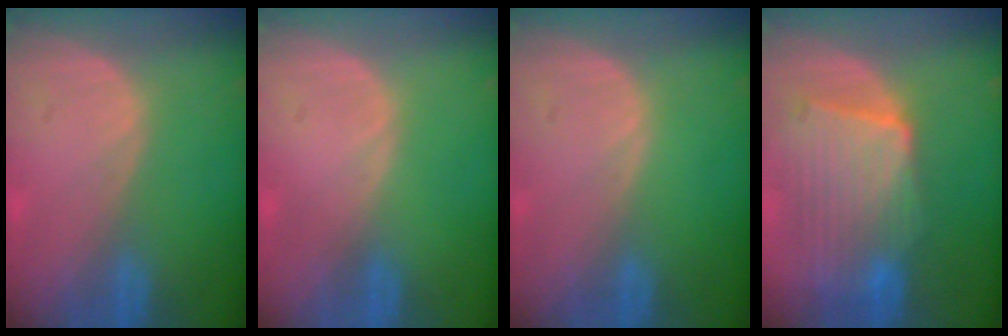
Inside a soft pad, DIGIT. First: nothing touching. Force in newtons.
{"total": 0.0}
{"total": 0.0}
{"total": 10.3, "press": 9.1, "slide": 4.9}